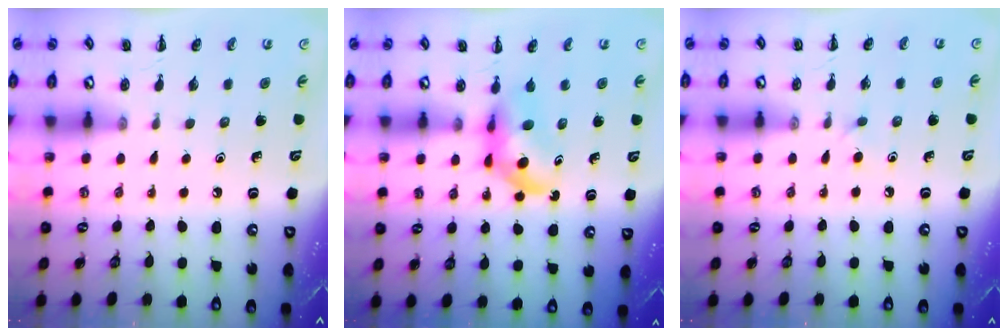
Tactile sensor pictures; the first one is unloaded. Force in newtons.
{"total": 5.9, "press": 5.8, "slide": 0.9}
{"total": 2.8, "press": 2.7, "slide": 1.0}